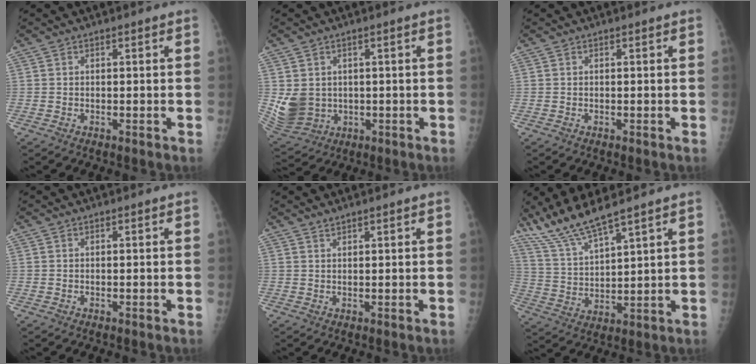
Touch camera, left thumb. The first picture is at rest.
{"total": 7.8, "force": [0.6, 6.6, 4.0], "torque": [-0.071, -0.015, 0.034]}
{"total": 0.0}
{"total": 0.0}
{"total": 1.3, "force": [1.2, 0.1, 0.5], "torque": [-0.005, -0.004, 0.024]}
{"total": 10.5, "force": [8.7, 0.7, 5.7], "torque": [-0.120, -0.038, 0.183]}